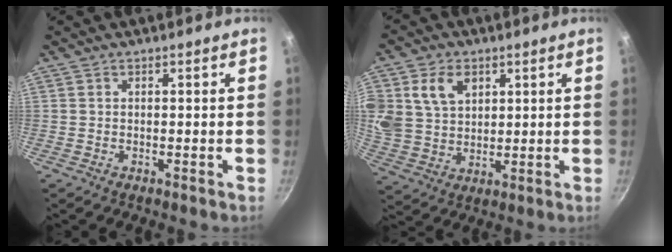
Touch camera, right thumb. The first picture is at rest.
{"total": 12.6, "force": [4.6, 9.6, 6.8], "torque": [-0.133, -0.004, 0.094]}